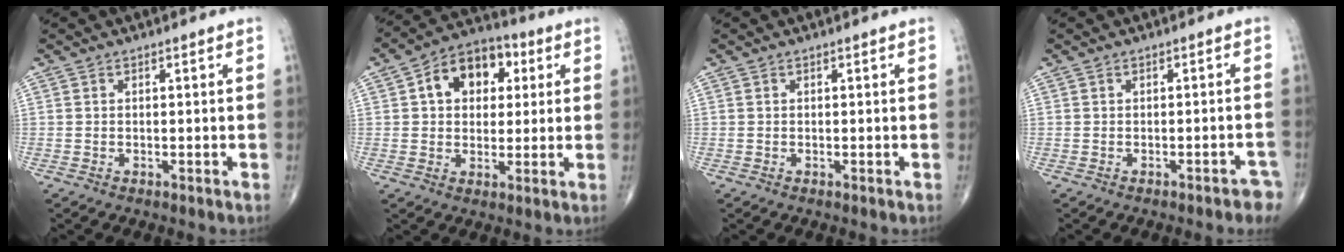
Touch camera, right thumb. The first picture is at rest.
{"total": 12.2, "force": [3.4, 8.6, 7.9], "torque": [-0.084, 0.012, 0.044]}
{"total": 0.0}
{"total": 3.6, "force": [-2.7, 1.0, 2.2], "torque": [-0.019, 0.017, -0.029]}